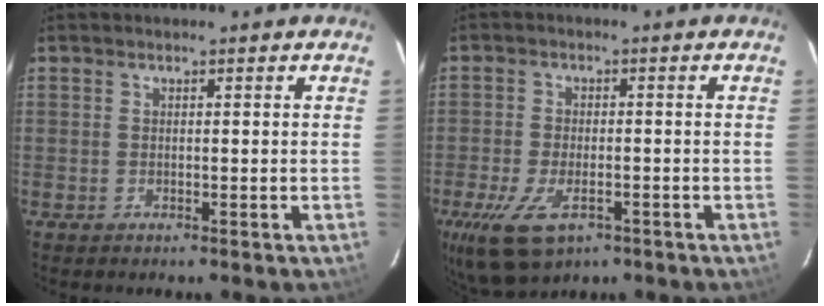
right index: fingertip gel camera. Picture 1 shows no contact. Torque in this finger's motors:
{"motor_torque": [1.05, -0.96, 0.61, 0.13]}